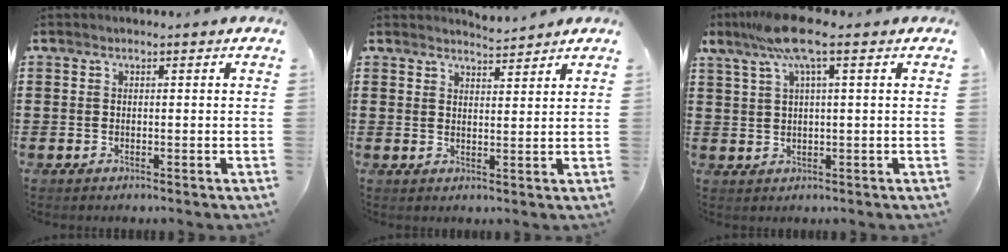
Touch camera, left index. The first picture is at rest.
{"total": 3.2, "force": [3.2, 0.0, 0.4], "torque": [-0.015, -0.010, 0.059]}
{"total": 8.0, "force": [3.9, 0.7, 7.0], "torque": [-0.149, 0.001, 0.066]}